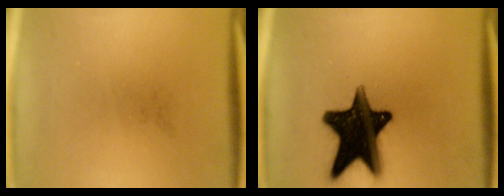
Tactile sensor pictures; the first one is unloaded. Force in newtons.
{"total": 18.4}